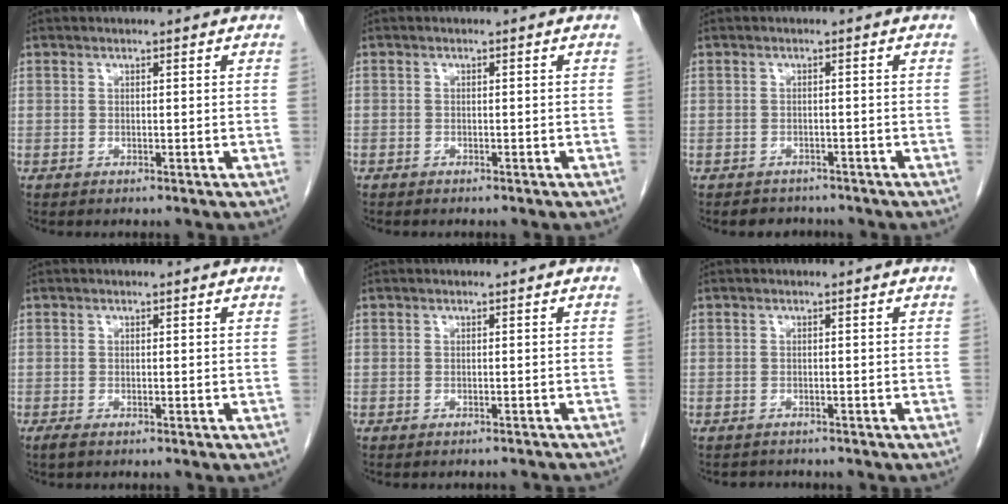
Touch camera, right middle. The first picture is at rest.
{"total": 0.8, "force": [-0.6, 0.4, 0.2], "torque": [-0.008, 0.002, -0.009]}
{"total": 3.0, "force": [-2.7, 1.4, 0.0], "torque": [-0.006, 0.002, -0.036]}
{"total": 0.9, "force": [-0.7, 0.2, 0.6], "torque": [-0.018, -0.004, -0.011]}
{"total": 4.6, "force": [-4.3, 1.0, 1.1], "torque": [-0.015, -0.009, -0.044]}
{"total": 1.9, "force": [-1.8, 0.6, 0.0], "torque": [-0.003, -0.005, -0.026]}